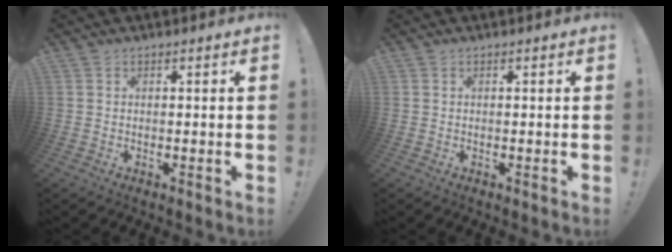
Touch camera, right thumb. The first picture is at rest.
{"total": 0.0}